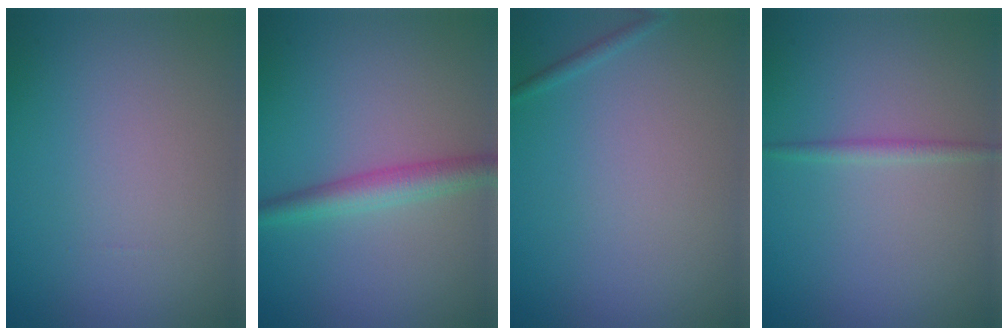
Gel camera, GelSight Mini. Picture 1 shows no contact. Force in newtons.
{"total": 2.8, "press": 2.8, "slide": 0.0}
{"total": 0.6, "press": 0.6, "slide": 0.1}
{"total": 1.1, "press": 1.1, "slide": 0.0}